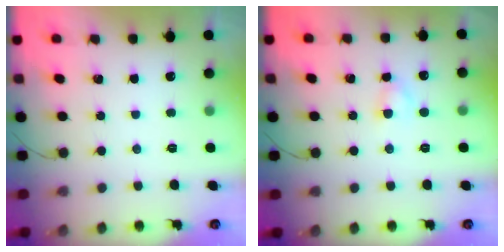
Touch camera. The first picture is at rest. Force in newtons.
{"total": 2.6, "press": 2.3, "slide": 1.2}